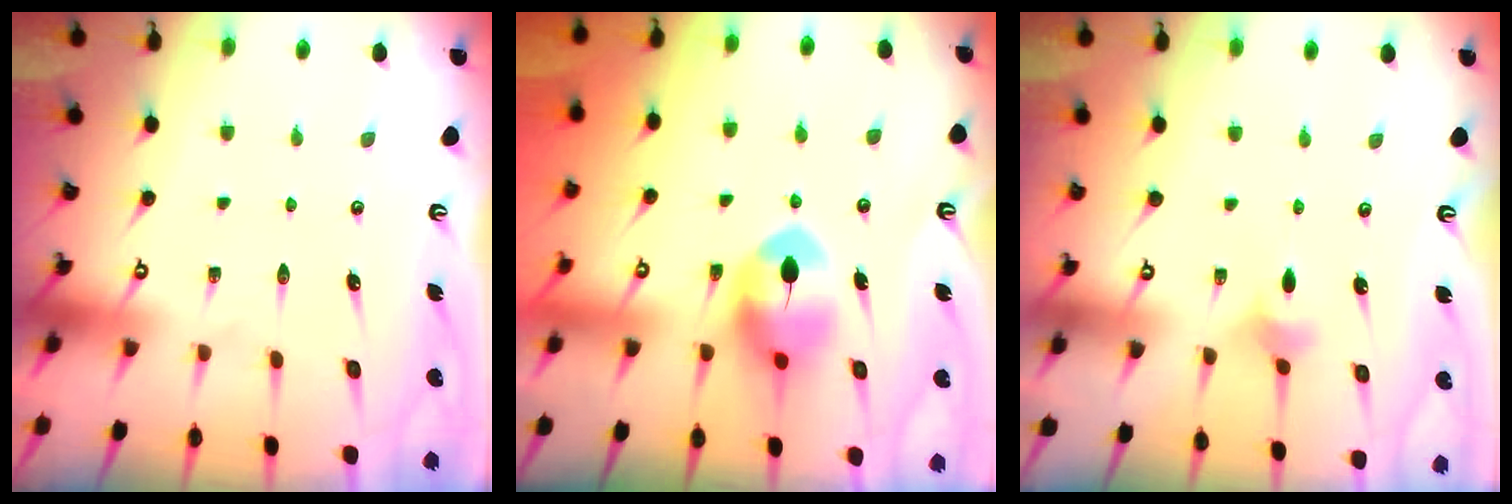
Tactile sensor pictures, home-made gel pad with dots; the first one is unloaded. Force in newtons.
{"total": 8.6, "press": 8.6, "slide": 0.4}
{"total": 3.0, "press": 2.9, "slide": 0.5}